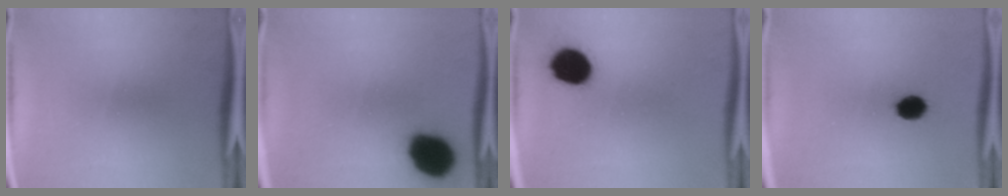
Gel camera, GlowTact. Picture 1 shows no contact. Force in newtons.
{"total": 14.2}
{"total": 11.3}
{"total": 5.9}